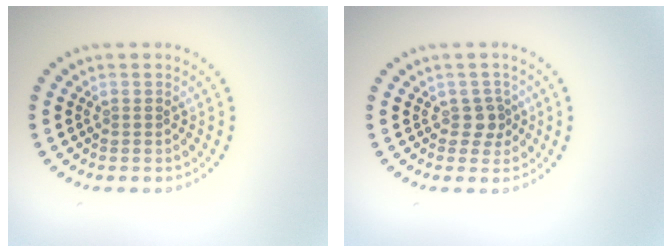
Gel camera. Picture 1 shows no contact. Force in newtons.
{"total": 1.7, "press": 1.4, "slide": 1.0}